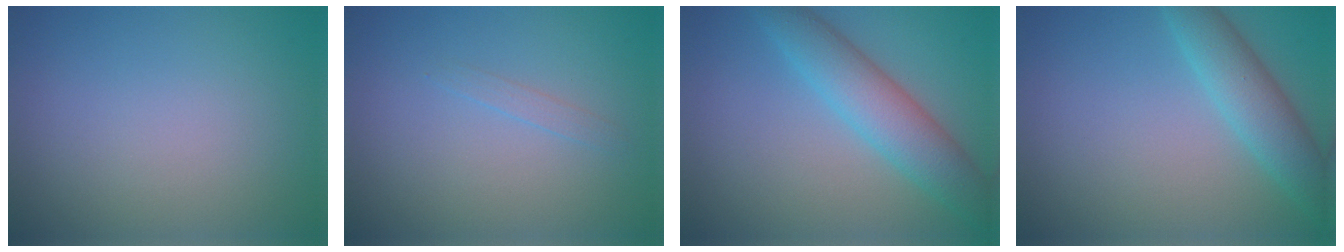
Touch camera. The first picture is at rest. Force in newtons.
{"total": 0.8, "press": 0.8, "slide": 0.1}
{"total": 5.4, "press": 5.4, "slide": 0.1}
{"total": 4.3, "press": 4.3, "slide": 0.3}